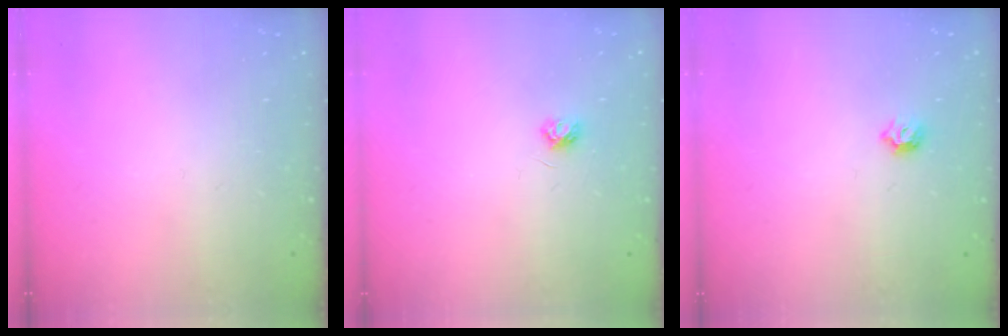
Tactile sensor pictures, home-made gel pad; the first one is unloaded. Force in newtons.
{"total": 3.3, "press": 3.3, "slide": 0.3}
{"total": 6.1, "press": 6.0, "slide": 1.1}